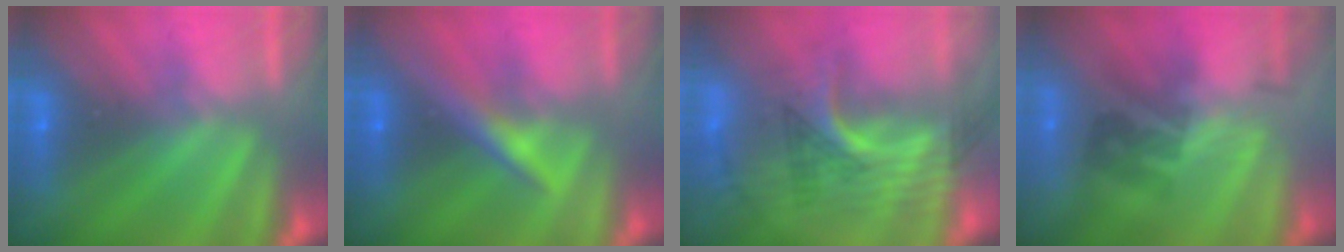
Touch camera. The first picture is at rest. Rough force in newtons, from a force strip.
{"total": 3.7}
{"total": 2.8}
{"total": 2.2}